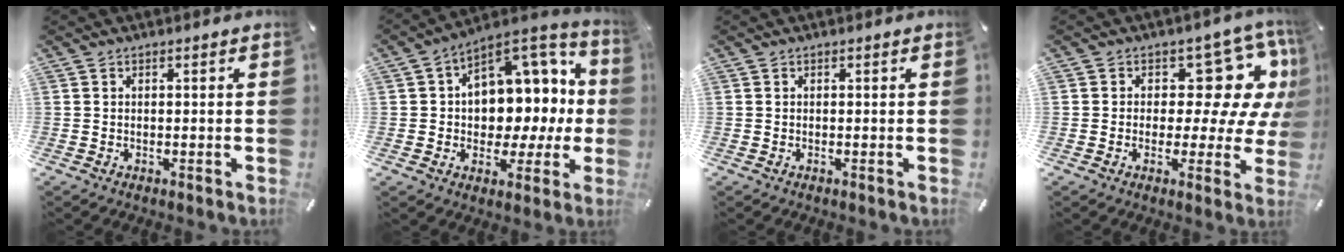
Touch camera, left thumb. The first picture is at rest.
{"total": 13.0, "force": [2.7, 10.1, 7.8], "torque": [-0.079, -0.042, 0.048]}
{"total": 0.0}
{"total": 15.4, "force": [6.1, 8.8, 11.1], "torque": [-0.141, -0.046, 0.101]}